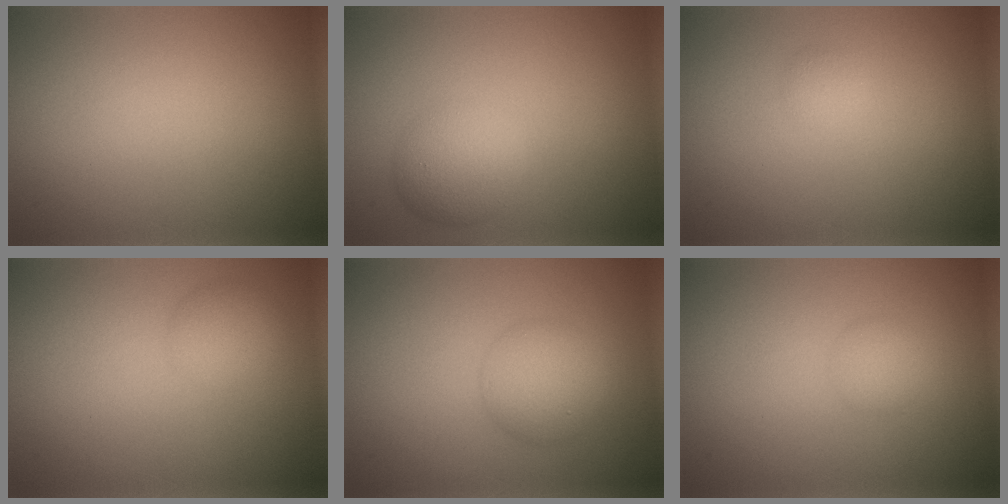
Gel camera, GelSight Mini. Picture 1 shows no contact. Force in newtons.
{"total": 3.5, "press": 3.5, "slide": 0.1}
{"total": 0.9, "press": 0.9, "slide": 0.0}
{"total": 2.2, "press": 2.2, "slide": 0.0}
{"total": 3.7, "press": 3.7, "slide": 0.1}
{"total": 1.6, "press": 1.6, "slide": 0.1}